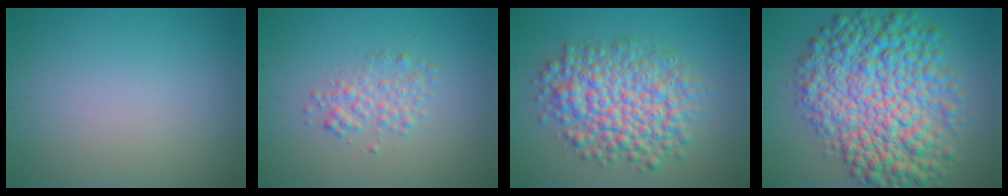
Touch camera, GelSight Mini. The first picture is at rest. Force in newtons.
{"total": 2.1, "press": 2.1, "slide": 0.1}
{"total": 7.7, "press": 7.7, "slide": 0.1}
{"total": 12.1, "press": 12.1, "slide": 0.1}